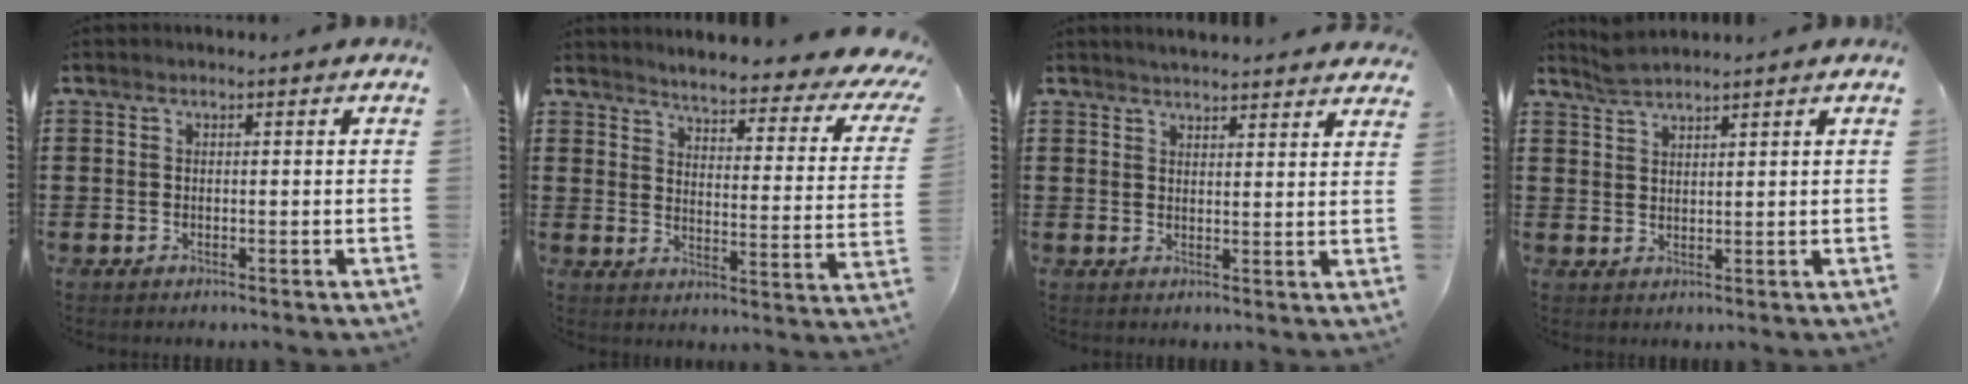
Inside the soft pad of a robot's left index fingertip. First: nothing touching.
{"total": 4.2, "force": [3.7, 0.0, 1.9], "torque": [-0.043, -0.041, 0.053]}
{"total": 2.8, "force": [2.8, -0.1, 0.2], "torque": [-0.011, -0.009, 0.050]}
{"total": 2.5, "force": [2.4, 0.2, 0.7], "torque": [-0.020, 0.001, 0.046]}